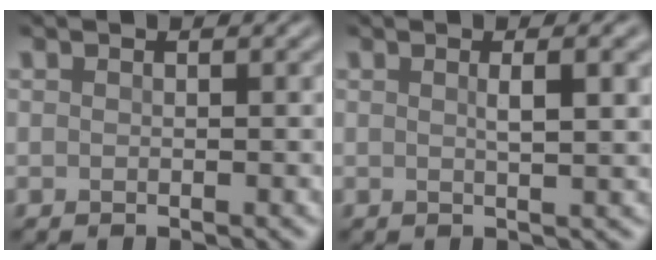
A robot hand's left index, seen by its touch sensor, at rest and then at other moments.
{"total": 3.3, "force": [0.8, 0.9, 3.1], "torque": [-0.037, 0.005, 0.010]}